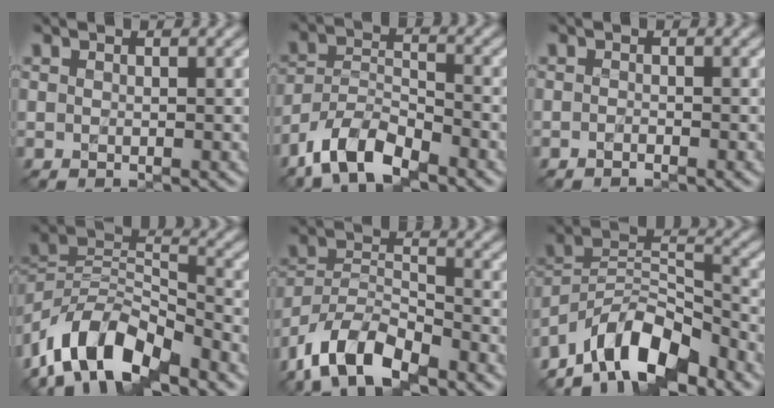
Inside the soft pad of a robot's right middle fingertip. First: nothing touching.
{"total": 6.8, "force": [-5.1, 2.4, 3.8], "torque": [-0.066, -0.001, -0.104]}
{"total": 0.6, "force": [-0.5, 0.1, 0.4], "torque": [-0.005, 0.000, -0.009]}
{"total": 10.5, "force": [-7.3, 4.4, 6.1], "torque": [-0.100, 0.006, -0.153]}
{"total": 8.4, "force": [-6.1, 3.4, 4.8], "torque": [-0.085, -0.003, -0.127]}
{"total": 10.3, "force": [-7.6, 4.0, 5.7], "torque": [-0.084, 0.011, -0.157]}